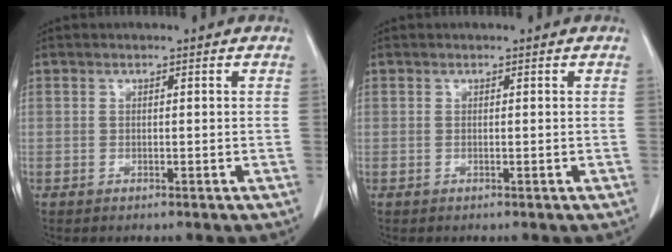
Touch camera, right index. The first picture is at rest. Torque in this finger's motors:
{"motor_torque": [-0.03, 0.02, 0.00, 0.00]}